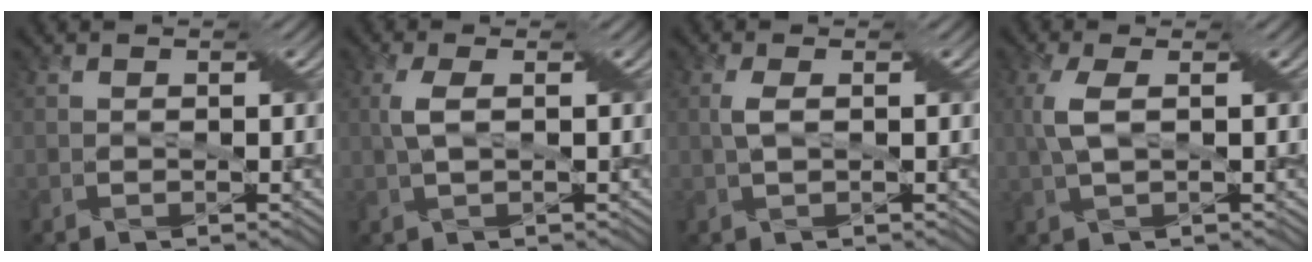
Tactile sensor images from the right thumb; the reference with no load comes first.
{"total": 2.8, "force": [0.4, 0.8, 2.7], "torque": [-0.068, 0.008, 0.007]}
{"total": 2.0, "force": [0.3, 0.5, 1.9], "torque": [-0.047, 0.008, 0.006]}
{"total": 3.9, "force": [0.6, 1.2, 3.7], "torque": [-0.097, 0.010, 0.013]}